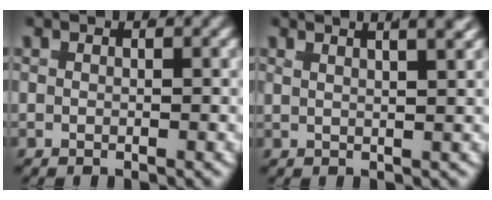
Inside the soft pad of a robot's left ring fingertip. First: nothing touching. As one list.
[{"total": 5.0, "force": [3.3, 1.8, 3.4], "torque": [-0.031, 0.023, 0.039]}]